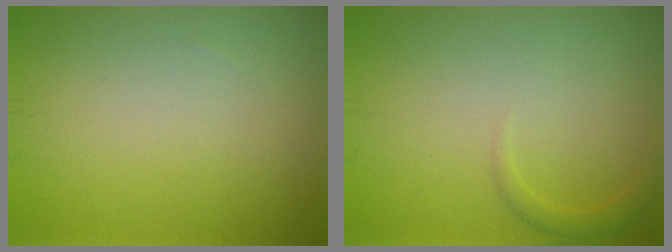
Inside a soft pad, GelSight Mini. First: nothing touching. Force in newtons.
{"total": 1.1, "press": 1.1, "slide": 0.1}